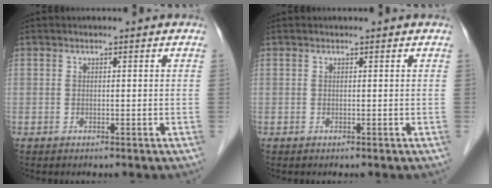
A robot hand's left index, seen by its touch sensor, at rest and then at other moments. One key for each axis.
{"total": 0.0}